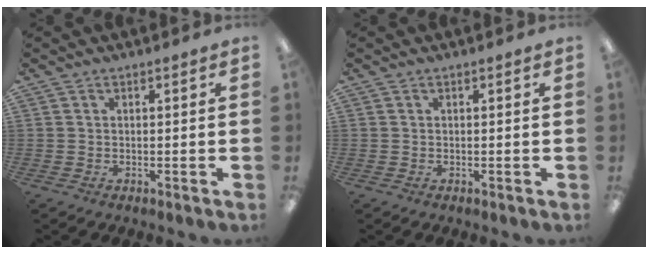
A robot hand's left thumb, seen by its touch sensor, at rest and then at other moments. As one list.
[{"total": 0.0}]